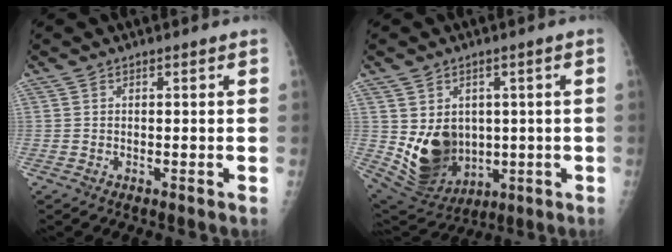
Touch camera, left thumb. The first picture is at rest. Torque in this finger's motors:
{"motor_torque": [0.11, 0.17, 0.70, -0.14, 0.11]}